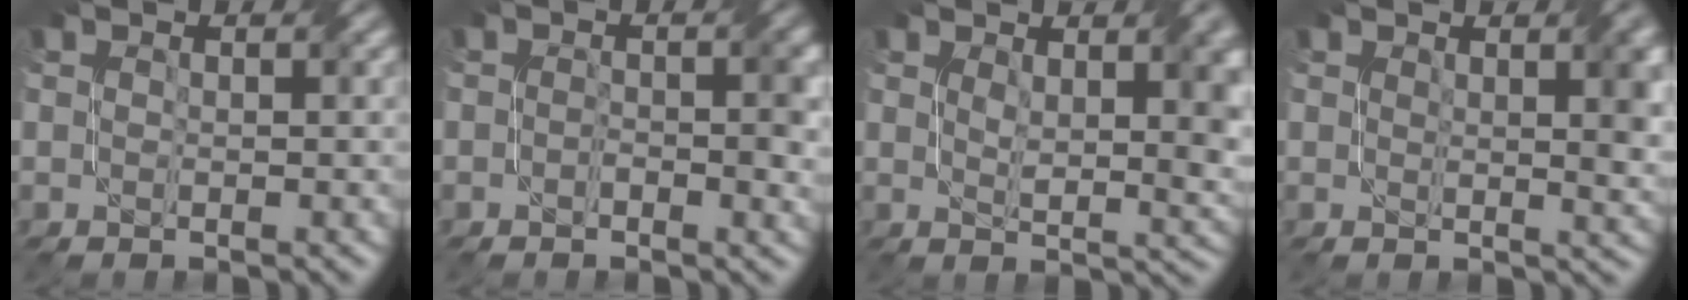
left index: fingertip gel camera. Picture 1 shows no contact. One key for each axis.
{"total": 2.5, "fx": -0.3, "fy": 1.2, "fz": 2.2, "tx": -0.031, "ty": -0.001, "tz": -0.007}
{"total": 5.7, "fx": 2.0, "fy": 2.0, "fz": 4.9, "tx": -0.071, "ty": -0.005, "tz": 0.038}
{"total": 3.8, "fx": 1.5, "fy": 1.0, "fz": 3.3, "tx": -0.039, "ty": 0.000, "tz": 0.024}